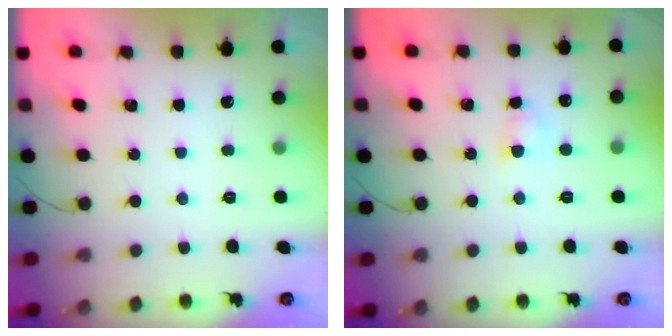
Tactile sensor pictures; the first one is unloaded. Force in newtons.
{"total": 2.9, "press": 2.7, "slide": 1.1}